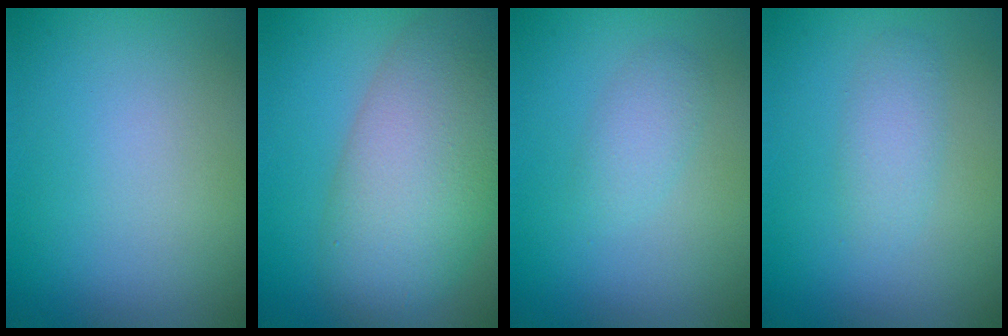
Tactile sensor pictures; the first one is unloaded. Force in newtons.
{"total": 9.9, "press": 9.9, "slide": 0.5}
{"total": 1.8, "press": 1.8, "slide": 0.2}
{"total": 1.8, "press": 1.8, "slide": 0.0}